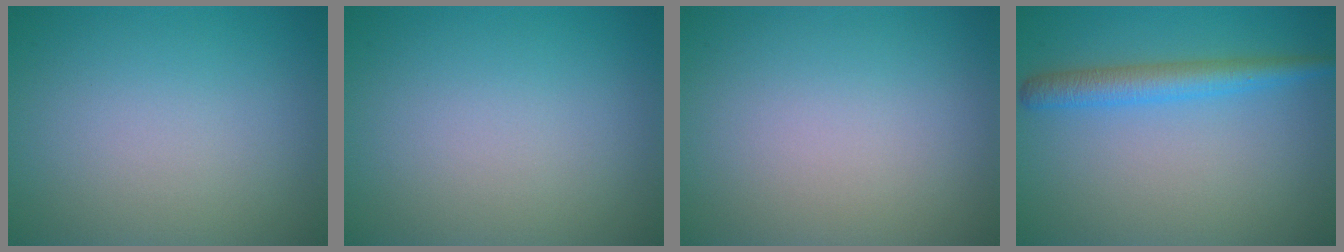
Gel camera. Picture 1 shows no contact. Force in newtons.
{"total": 0.0}
{"total": 0.0}
{"total": 3.2, "press": 3.2, "slide": 0.1}